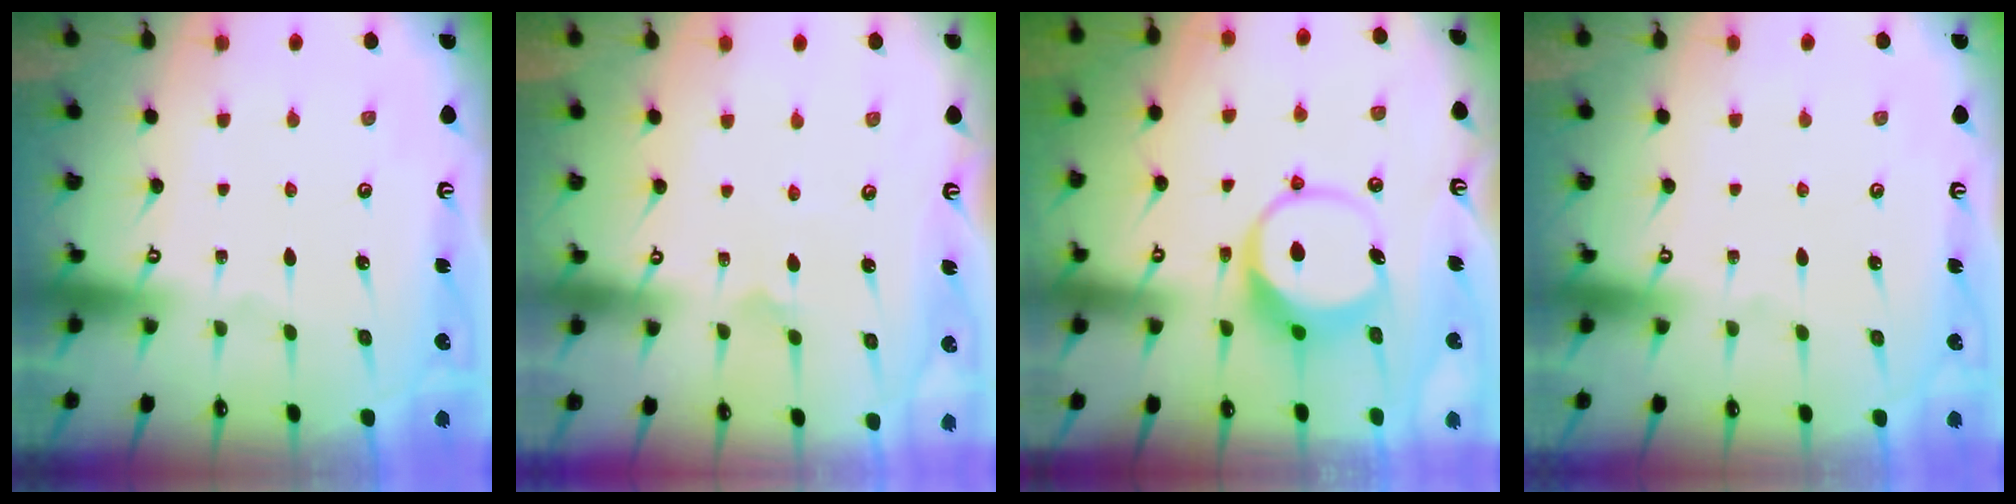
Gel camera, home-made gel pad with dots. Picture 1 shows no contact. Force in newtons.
{"total": 2.7, "press": 2.7, "slide": 0.3}
{"total": 8.7, "press": 8.6, "slide": 1.4}
{"total": 0.0}